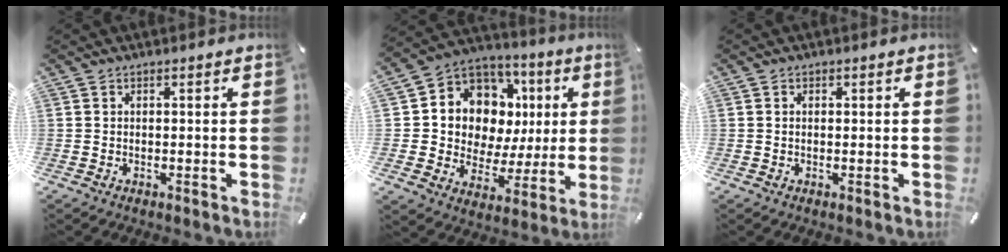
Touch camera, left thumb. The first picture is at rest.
{"total": 11.2, "force": [3.7, 10.0, 3.6], "torque": [-0.063, -0.044, 0.078]}
{"total": 0.8, "force": [0.1, 0.5, 0.6], "torque": [-0.013, 0.004, 0.000]}